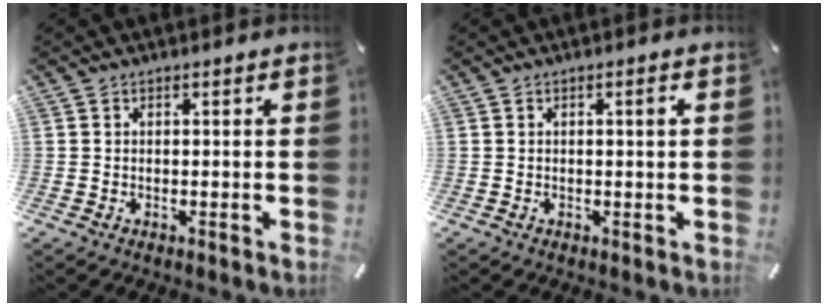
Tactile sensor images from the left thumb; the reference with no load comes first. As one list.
[{"total": 1.5, "force": [0.4, 0.1, 1.5], "torque": [-0.020, -0.004, 0.003]}]